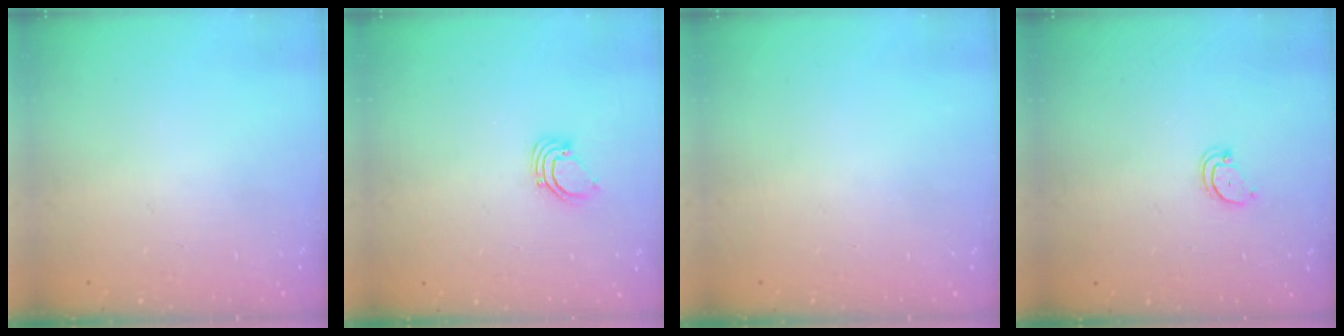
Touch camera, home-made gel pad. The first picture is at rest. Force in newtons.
{"total": 2.7, "press": 2.7, "slide": 0.1}
{"total": 0.0}
{"total": 3.0, "press": 3.0, "slide": 0.3}